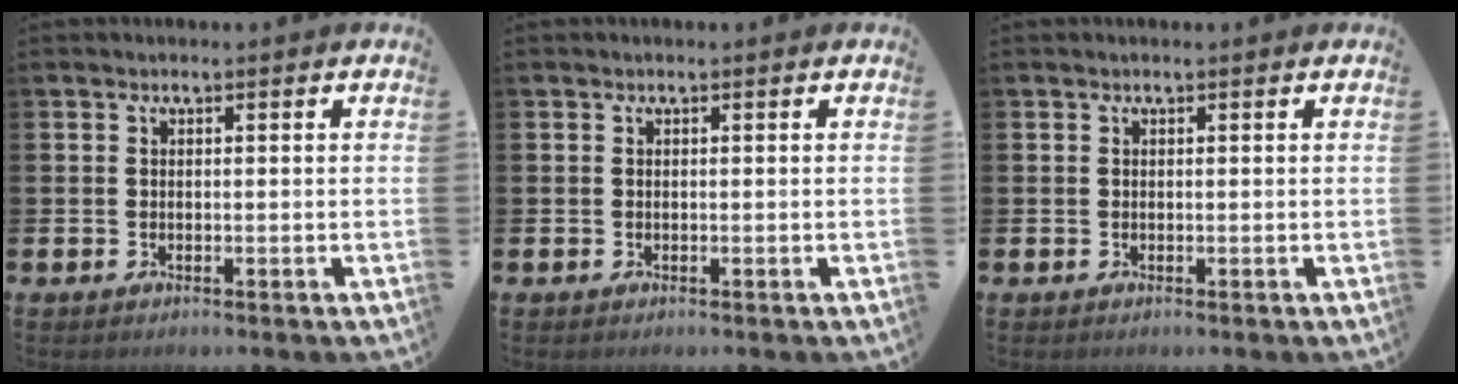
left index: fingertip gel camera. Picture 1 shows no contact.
{"total": 0.0}
{"total": 0.0}